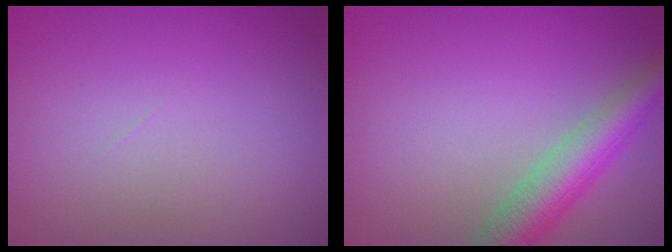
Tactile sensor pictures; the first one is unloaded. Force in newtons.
{"total": 5.3, "press": 5.3, "slide": 0.1}